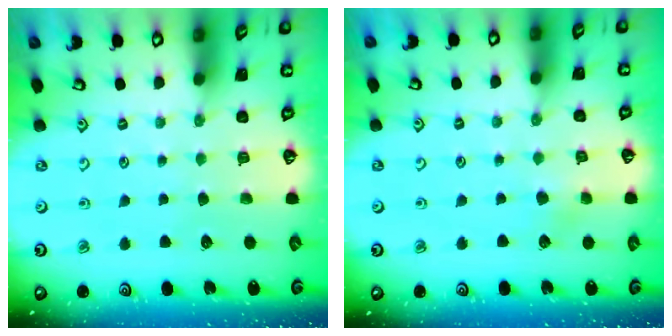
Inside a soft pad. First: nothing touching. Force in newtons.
{"total": 4.4, "press": 4.4, "slide": 0.5}